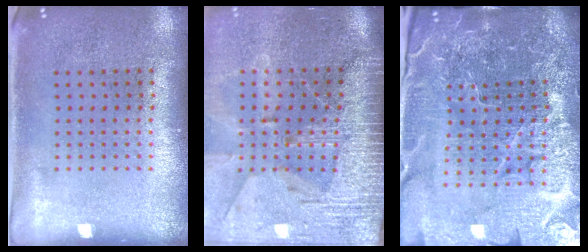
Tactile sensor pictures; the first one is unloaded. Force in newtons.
{"total": 4.0, "press": 3.5, "slide": 2.0}
{"total": 6.7, "press": 5.9, "slide": 3.2}